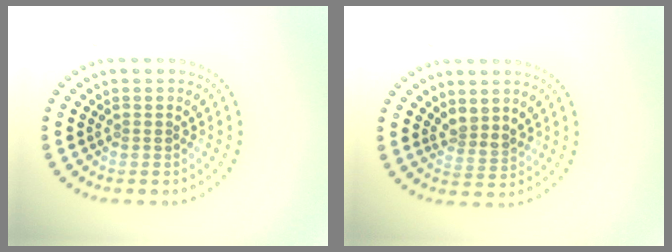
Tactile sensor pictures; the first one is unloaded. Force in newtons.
{"total": 2.0, "press": 1.5, "slide": 1.3}